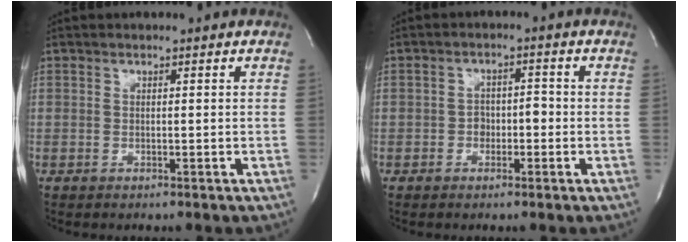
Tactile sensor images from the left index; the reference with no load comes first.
{"total": 2.7, "force": [-0.9, 1.9, 1.7], "torque": [-0.020, 0.013, -0.015]}